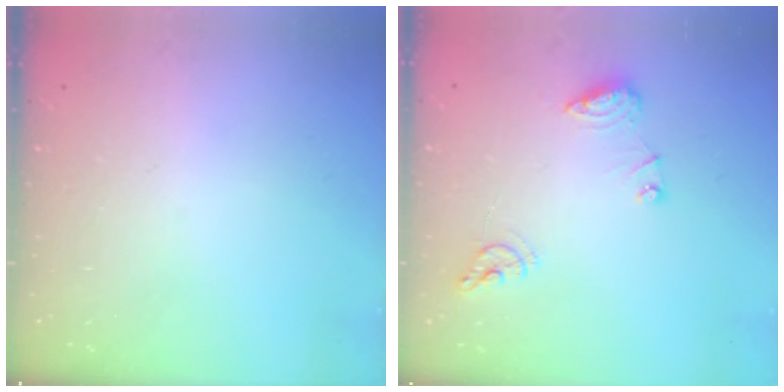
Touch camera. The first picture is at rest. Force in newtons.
{"total": 8.9, "press": 8.9, "slide": 1.0}